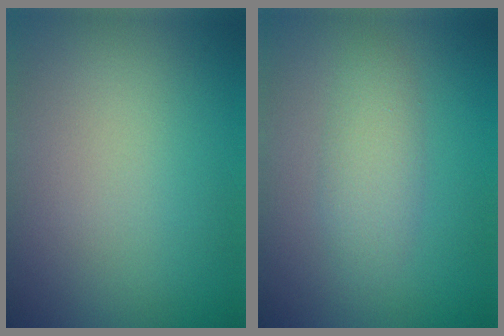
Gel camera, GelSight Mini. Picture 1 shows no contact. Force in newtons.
{"total": 2.7, "press": 2.7, "slide": 0.1}